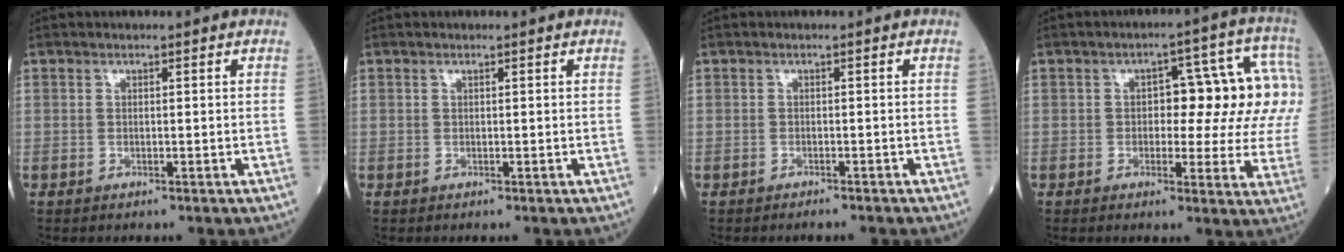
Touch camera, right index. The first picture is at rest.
{"total": 0.0}
{"total": 1.8, "force": [-1.7, 0.2, 0.6], "torque": [-0.016, -0.004, -0.019]}
{"total": 13.2, "force": [1.5, 5.2, 12.0], "torque": [-0.136, 0.039, 0.016]}